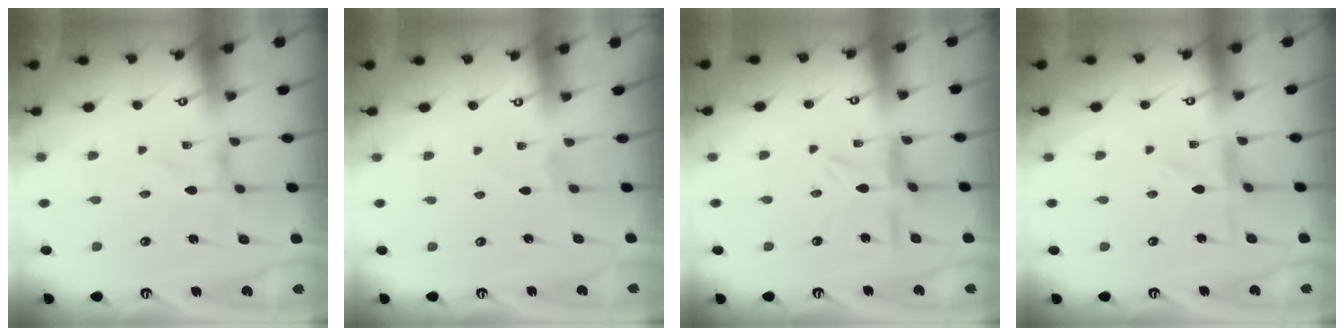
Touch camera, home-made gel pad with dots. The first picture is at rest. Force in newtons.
{"total": 1.2, "press": 1.2, "slide": 0.0}
{"total": 8.7, "press": 8.7, "slide": 0.6}
{"total": 0.9, "press": 0.8, "slide": 0.3}